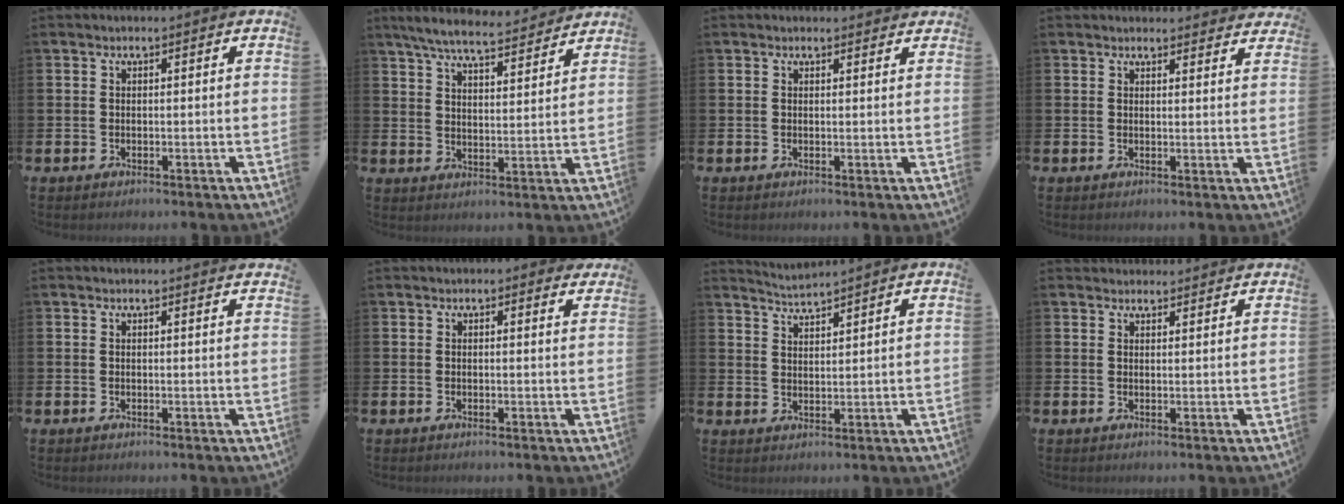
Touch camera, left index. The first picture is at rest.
{"total": 6.7, "force": [6.3, 0.8, 2.1], "torque": [-0.061, -0.040, 0.109]}
{"total": 0.9, "force": [0.8, 0.4, 0.0], "torque": [0.007, 0.001, 0.013]}
{"total": 2.3, "force": [2.2, 0.5, -0.2], "torque": [0.008, -0.014, 0.038]}
{"total": 0.6, "force": [0.6, -0.1, 0.0], "torque": [0.003, -0.002, 0.012]}
{"total": 0.8, "force": [0.7, 0.3, 0.2], "torque": [0.003, 0.001, 0.011]}
{"total": 3.1, "force": [3.0, -0.4, -0.2], "torque": [-0.013, -0.015, 0.056]}
{"total": 2.1, "force": [2.0, 0.6, 0.0], "torque": [0.007, -0.009, 0.035]}